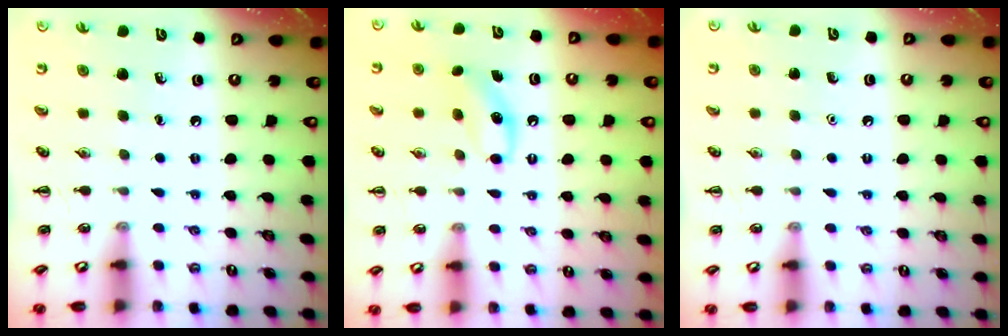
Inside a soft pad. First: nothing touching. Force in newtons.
{"total": 7.0, "press": 6.8, "slide": 1.7}
{"total": 1.6, "press": 1.6, "slide": 0.1}